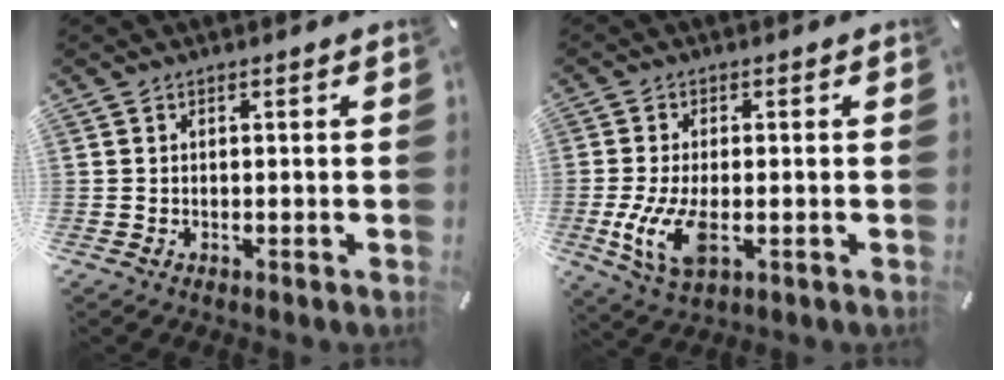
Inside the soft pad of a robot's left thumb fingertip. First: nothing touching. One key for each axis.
{"total": 9.8, "fx": -1.9, "fy": 4.6, "fz": 8.5, "tx": -0.194, "ty": -0.018, "tz": -0.033}